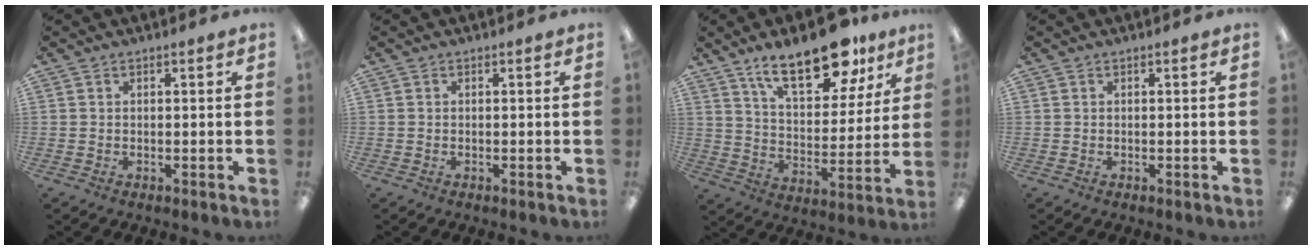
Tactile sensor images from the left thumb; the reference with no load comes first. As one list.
[{"total": 0.0}, {"total": 20.4, "force": [13.6, 8.7, 12.4], "torque": [-0.190, -0.067, 0.227]}, {"total": 0.0}]